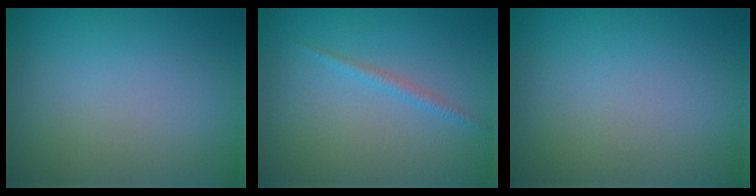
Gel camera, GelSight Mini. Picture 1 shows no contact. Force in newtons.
{"total": 1.1, "press": 1.1, "slide": 0.0}
{"total": 0.0}